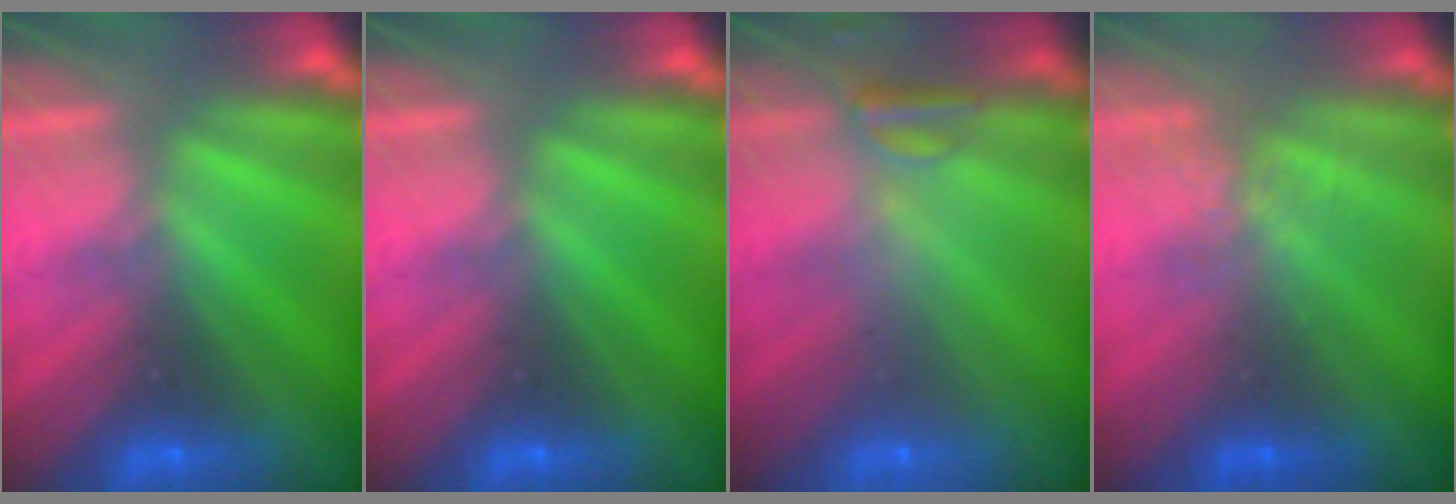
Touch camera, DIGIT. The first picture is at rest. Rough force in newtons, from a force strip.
{"total": 0.0}
{"total": 2.4}
{"total": 1.5}